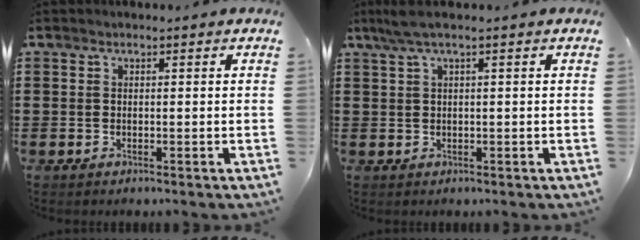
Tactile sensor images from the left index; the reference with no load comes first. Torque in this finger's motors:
{"motor_torque": [0.51, -0.57, 0.29, 0.09]}